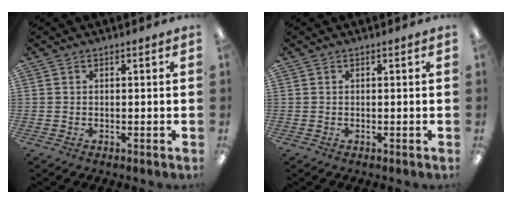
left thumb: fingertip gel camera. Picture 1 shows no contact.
{"total": 0.0}